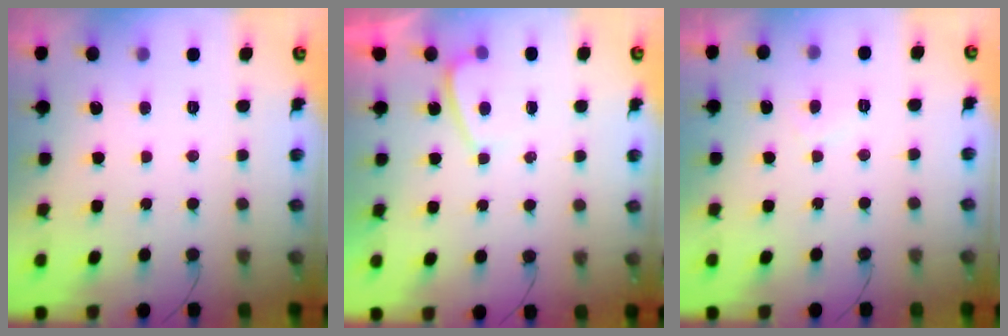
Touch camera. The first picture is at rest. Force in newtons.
{"total": 1.1, "press": 1.0, "slide": 0.5}
{"total": 1.4, "press": 1.3, "slide": 0.5}